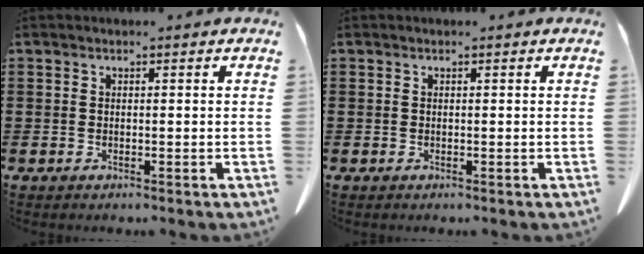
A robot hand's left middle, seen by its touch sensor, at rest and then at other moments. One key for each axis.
{"total": 0.0}